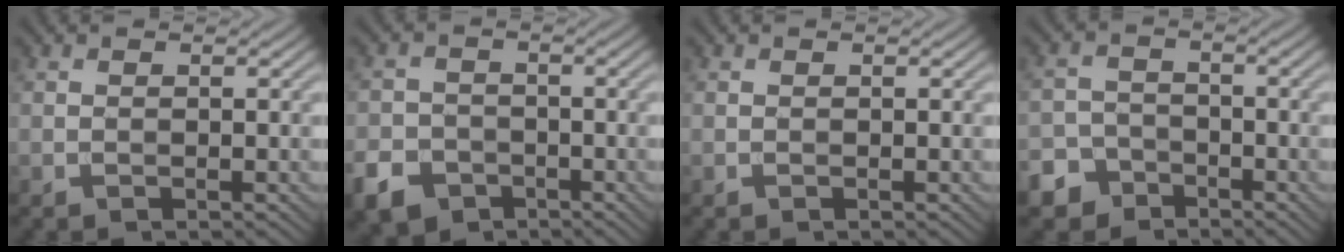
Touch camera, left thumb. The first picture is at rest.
{"total": 5.9, "force": [-3.6, 4.2, 2.2], "torque": [-0.053, -0.011, -0.073]}
{"total": 0.0}
{"total": 5.5, "force": [-3.9, 3.7, 1.1], "torque": [-0.009, -0.002, -0.085]}